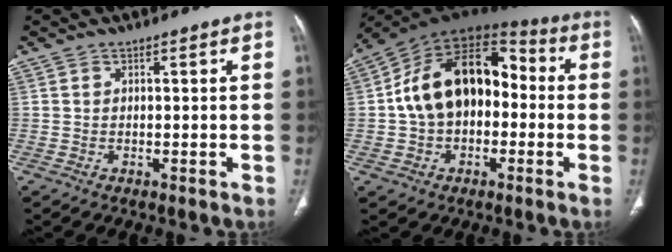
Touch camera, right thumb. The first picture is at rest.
{"total": 18.7, "force": [-0.2, 12.6, 13.8], "torque": [-0.197, 0.052, -0.014]}